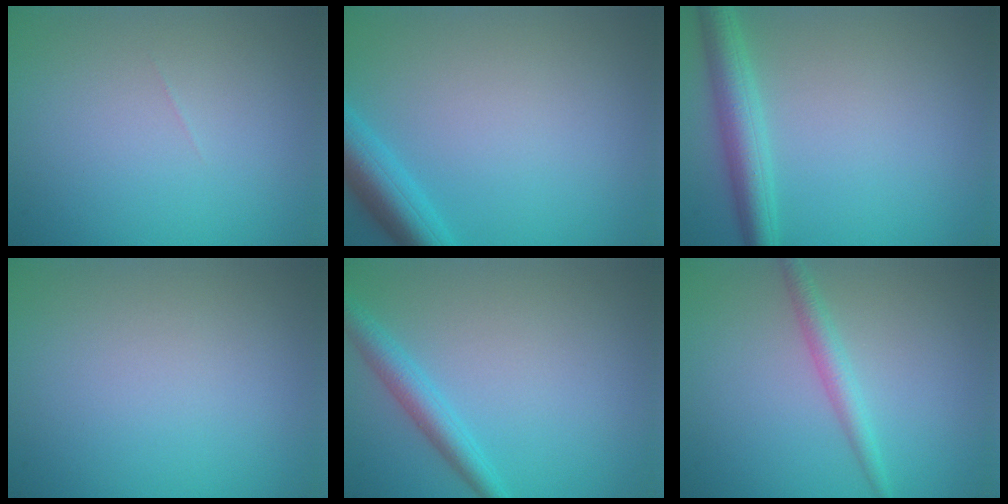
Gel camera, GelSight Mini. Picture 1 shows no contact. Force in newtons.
{"total": 4.3, "press": 4.3, "slide": 0.3}
{"total": 3.9, "press": 3.9, "slide": 0.1}
{"total": 0.0}
{"total": 2.8, "press": 2.8, "slide": 0.1}
{"total": 2.1, "press": 2.1, "slide": 0.0}